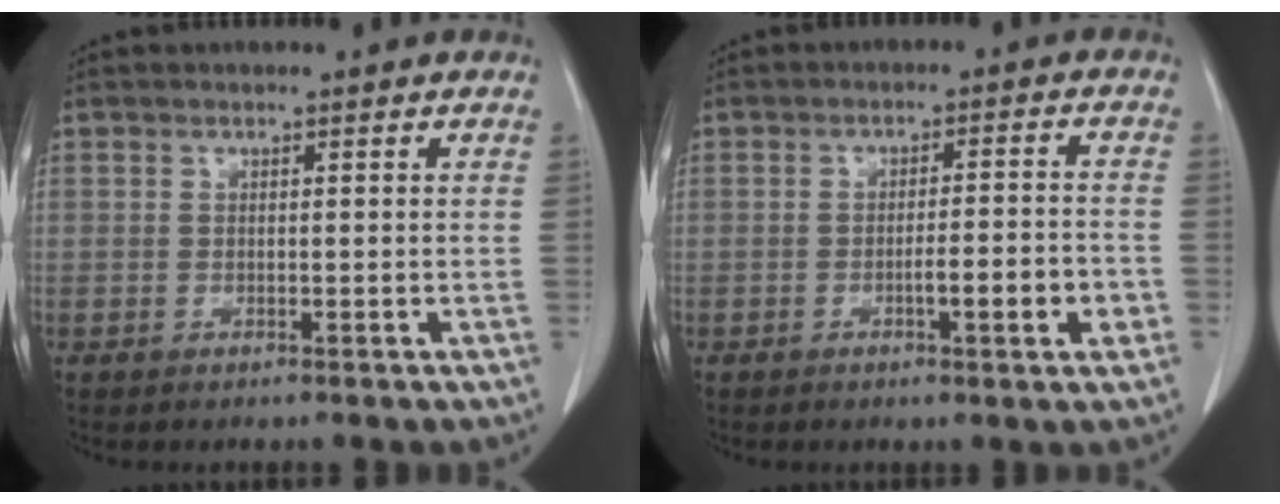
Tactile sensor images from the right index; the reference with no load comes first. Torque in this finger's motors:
{"motor_torque": [0.92, -0.55, 0.46, 0.07]}